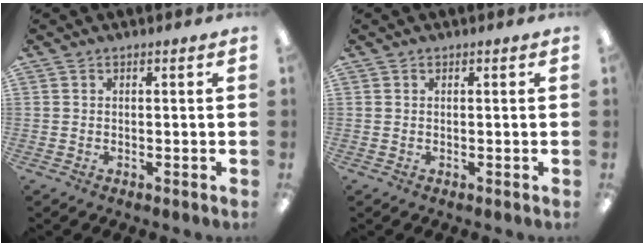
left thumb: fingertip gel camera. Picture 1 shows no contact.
{"total": 0.0}